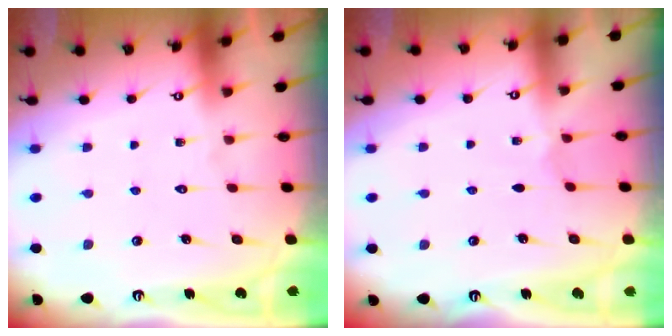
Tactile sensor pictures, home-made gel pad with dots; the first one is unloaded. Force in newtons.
{"total": 1.1, "press": 1.0, "slide": 0.2}